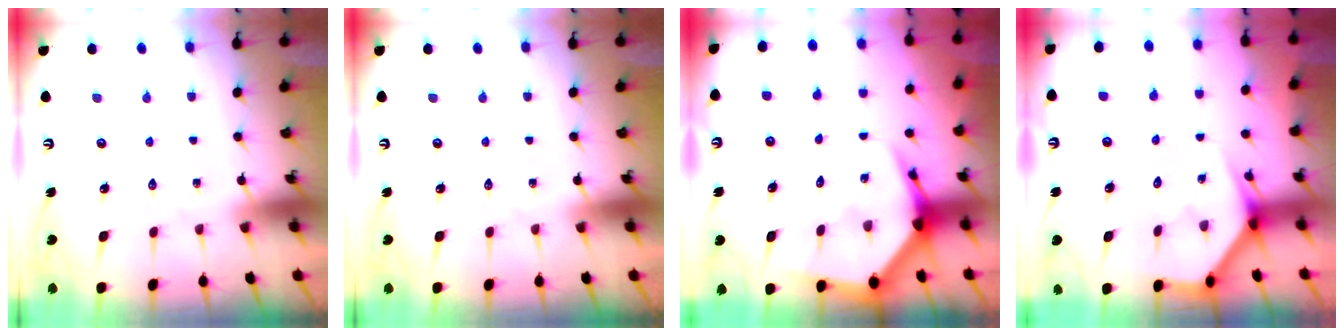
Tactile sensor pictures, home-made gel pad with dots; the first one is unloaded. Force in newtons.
{"total": 0.0}
{"total": 6.0, "press": 6.0, "slide": 0.4}
{"total": 3.9, "press": 3.9, "slide": 0.2}